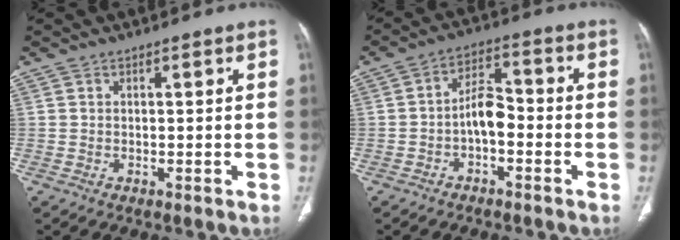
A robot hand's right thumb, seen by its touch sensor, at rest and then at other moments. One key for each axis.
{"total": 6.2, "fx": -1.9, "fy": 3.2, "fz": 4.9, "tx": -0.074, "ty": 0.036, "tz": -0.039}